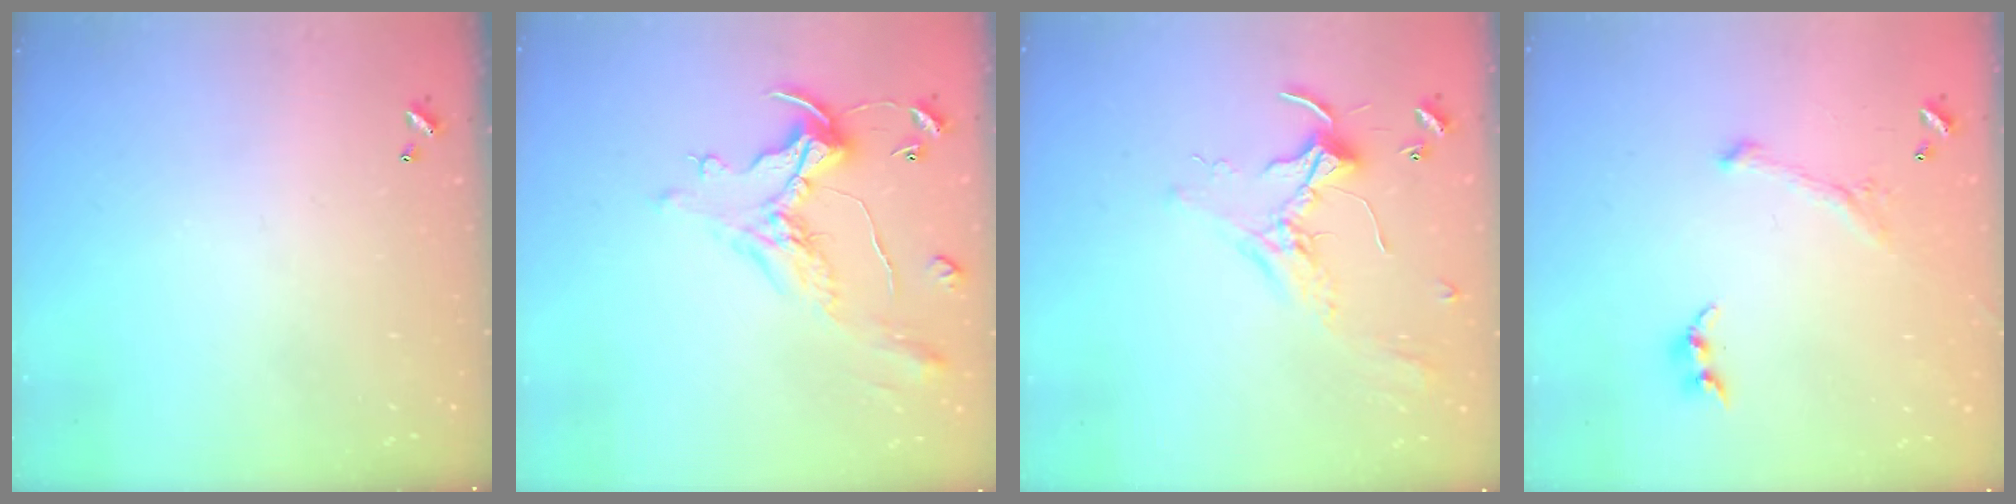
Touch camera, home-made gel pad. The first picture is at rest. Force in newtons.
{"total": 1.7, "press": 1.2, "slide": 1.1}
{"total": 2.2, "press": 2.1, "slide": 0.4}
{"total": 2.9, "press": 2.7, "slide": 0.9}